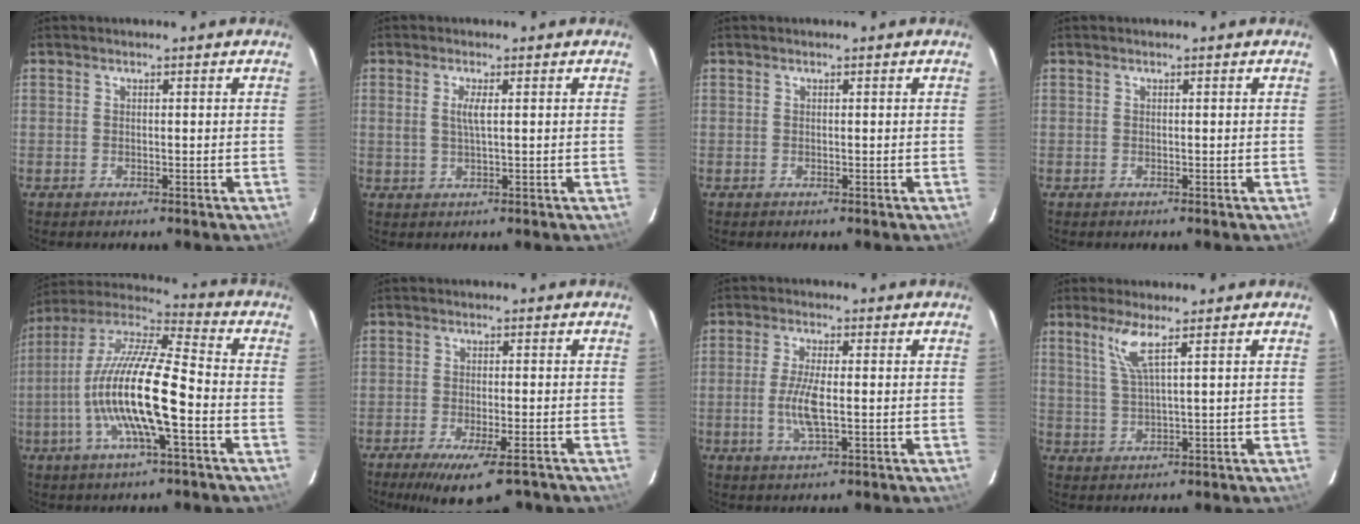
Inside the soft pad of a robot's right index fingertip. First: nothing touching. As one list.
[{"total": 2.5, "force": [0.6, 0.3, 2.5], "torque": [-0.049, 0.000, 0.011]}, {"total": 0.0}, {"total": 0.0}, {"total": 18.2, "force": [-4.8, 3.2, 17.2], "torque": [-0.325, -0.011, -0.100]}, {"total": 10.4, "force": [-7.5, 2.7, 6.6], "torque": [-0.130, -0.029, -0.116]}, {"total": 6.3, "force": [-0.9, 1.5, 6.0], "torque": [-0.120, -0.005, -0.018]}, {"total": 4.8, "force": [2.6, -0.2, 4.1], "torque": [-0.085, -0.004, 0.058]}]